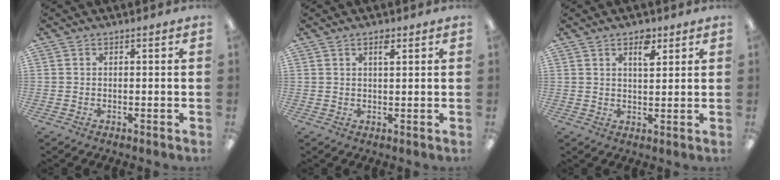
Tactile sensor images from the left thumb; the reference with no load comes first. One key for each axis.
{"total": 2.5, "fx": 1.6, "fy": 0.8, "fz": 1.8, "tx": -0.024, "ty": -0.003, "tz": 0.023}
{"total": 4.8, "fx": 3.0, "fy": 2.2, "fz": 3.1, "tx": -0.038, "ty": -0.009, "tz": 0.045}